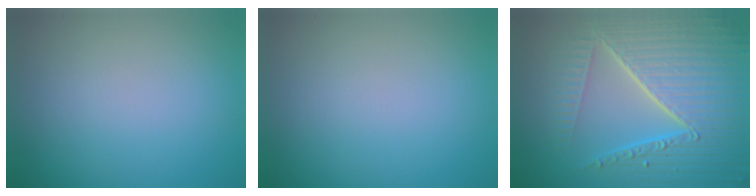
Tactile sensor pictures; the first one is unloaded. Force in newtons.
{"total": 0.0}
{"total": 8.9, "press": 5.9, "slide": 6.7}